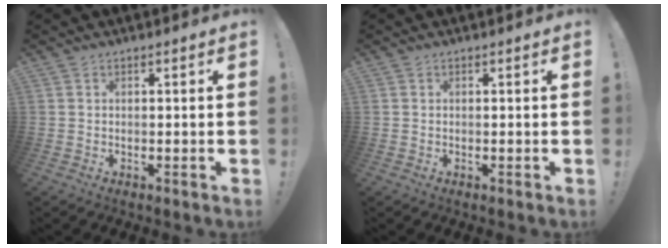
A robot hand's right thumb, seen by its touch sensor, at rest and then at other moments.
{"total": 0.0}